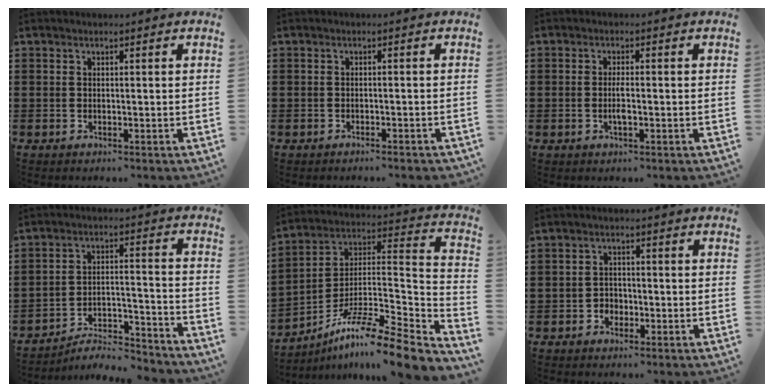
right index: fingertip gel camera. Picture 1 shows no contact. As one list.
[{"total": 1.1, "force": [-1.0, 0.0, 0.3], "torque": [-0.010, 0.000, -0.020]}, {"total": 2.1, "force": [-0.6, 0.5, 2.0], "torque": [-0.044, 0.001, -0.015]}, {"total": 5.9, "force": [-5.6, 0.8, 1.6], "torque": [-0.023, 0.005, -0.110]}, {"total": 11.4, "force": [-9.2, 0.9, 6.8], "torque": [-0.114, 0.004, -0.179]}, {"total": 2.3, "force": [-1.4, 1.7, 0.5], "torque": [-0.017, 0.003, -0.032]}]